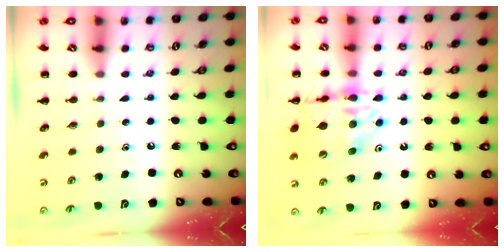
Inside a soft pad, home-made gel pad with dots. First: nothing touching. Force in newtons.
{"total": 17.3, "press": 17.1, "slide": 2.6}